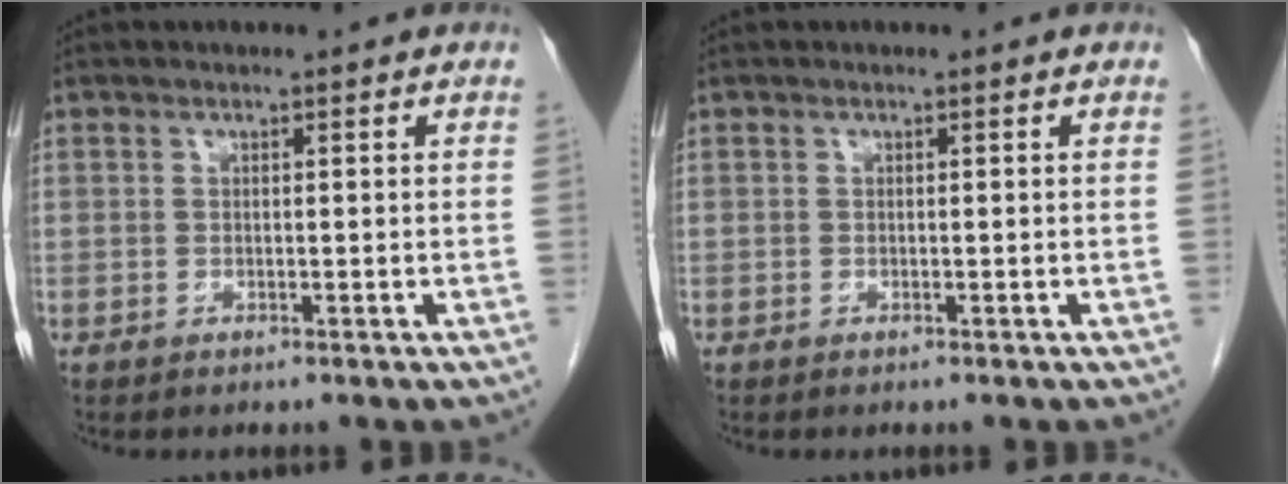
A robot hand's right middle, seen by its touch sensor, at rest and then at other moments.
{"total": 0.0}